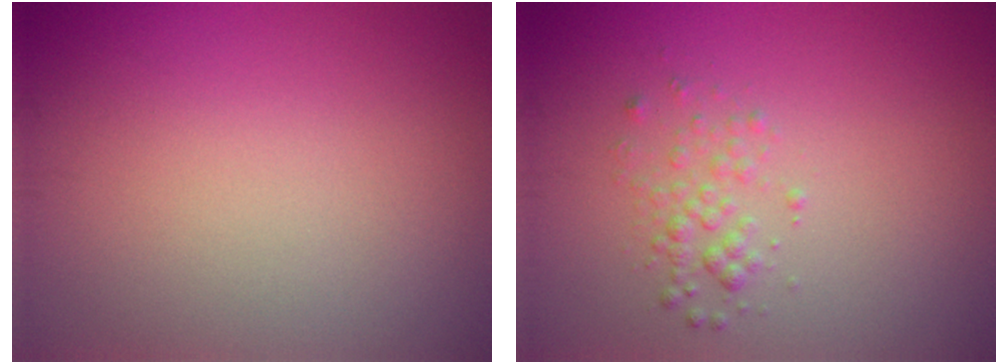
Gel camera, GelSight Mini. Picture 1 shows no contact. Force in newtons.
{"total": 1.5, "press": 1.5, "slide": 0.1}